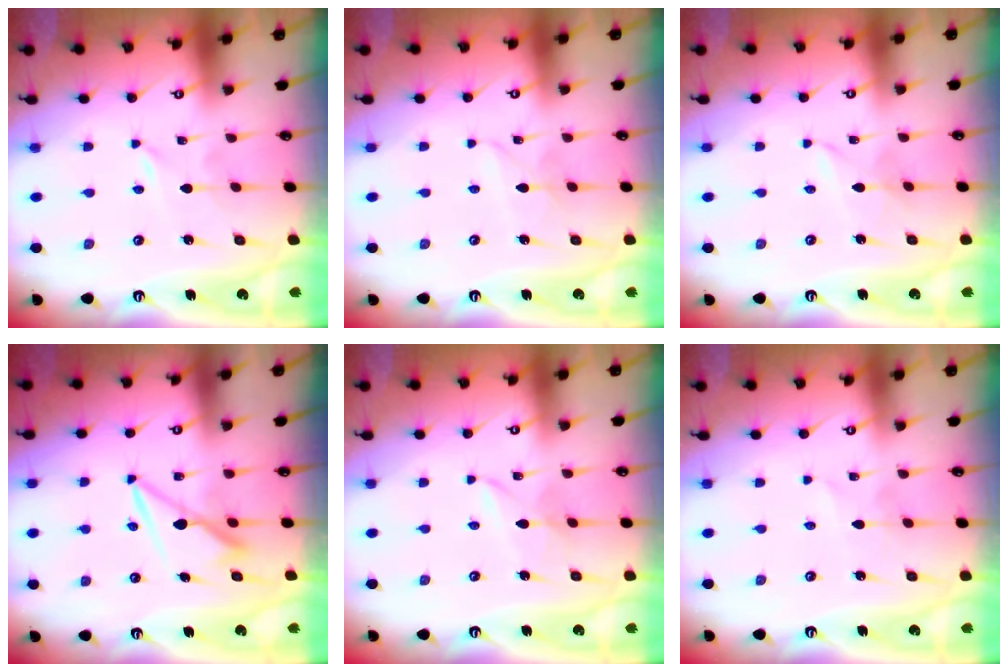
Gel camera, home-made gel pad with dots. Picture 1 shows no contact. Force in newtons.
{"total": 2.6, "press": 2.6, "slide": 0.2}
{"total": 1.7, "press": 1.6, "slide": 0.1}
{"total": 7.6, "press": 7.5, "slide": 1.0}
{"total": 3.1, "press": 3.1, "slide": 0.3}
{"total": 1.8, "press": 1.8, "slide": 0.2}